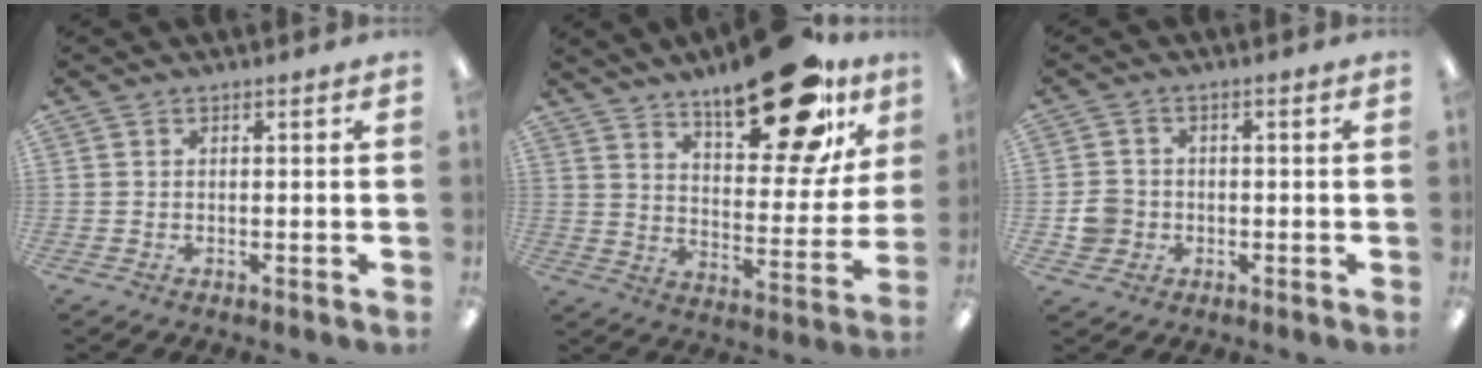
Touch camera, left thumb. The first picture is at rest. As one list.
[{"total": 24.5, "force": [16.4, 9.7, 15.4], "torque": [-0.204, -0.098, 0.264]}, {"total": 4.8, "force": [-1.1, 4.4, 1.4], "torque": [-0.017, 0.009, -0.018]}]